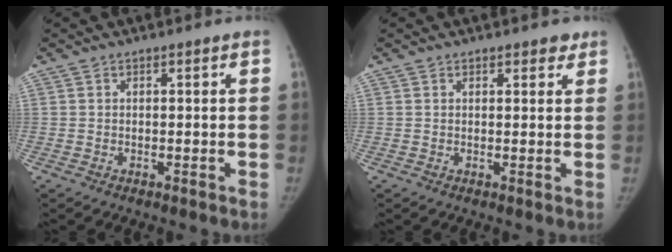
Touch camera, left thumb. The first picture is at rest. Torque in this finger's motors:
{"motor_torque": [0.18, -0.08, 0.37, -0.72, 0.07]}